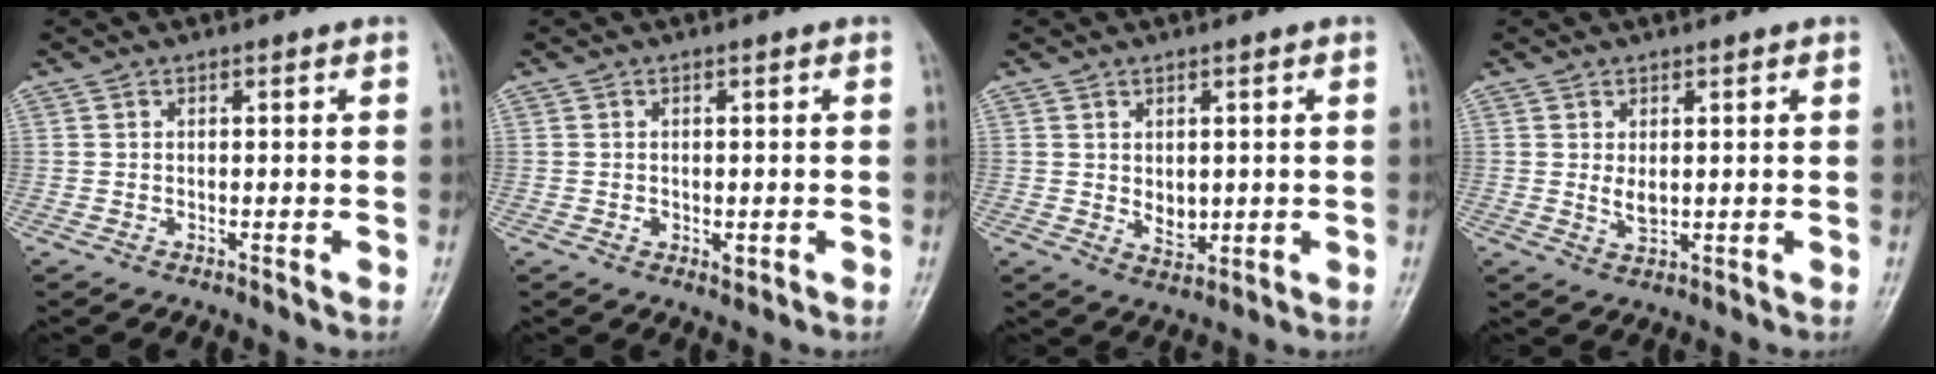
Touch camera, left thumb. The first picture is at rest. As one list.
[{"total": 1.9, "force": [-0.3, 1.3, 1.3], "torque": [-0.016, -0.003, -0.003]}, {"total": 3.9, "force": [0.4, 2.8, 2.7], "torque": [-0.027, -0.011, 0.017]}, {"total": 2.7, "force": [0.5, 1.6, 2.2], "torque": [-0.031, -0.009, 0.014]}]